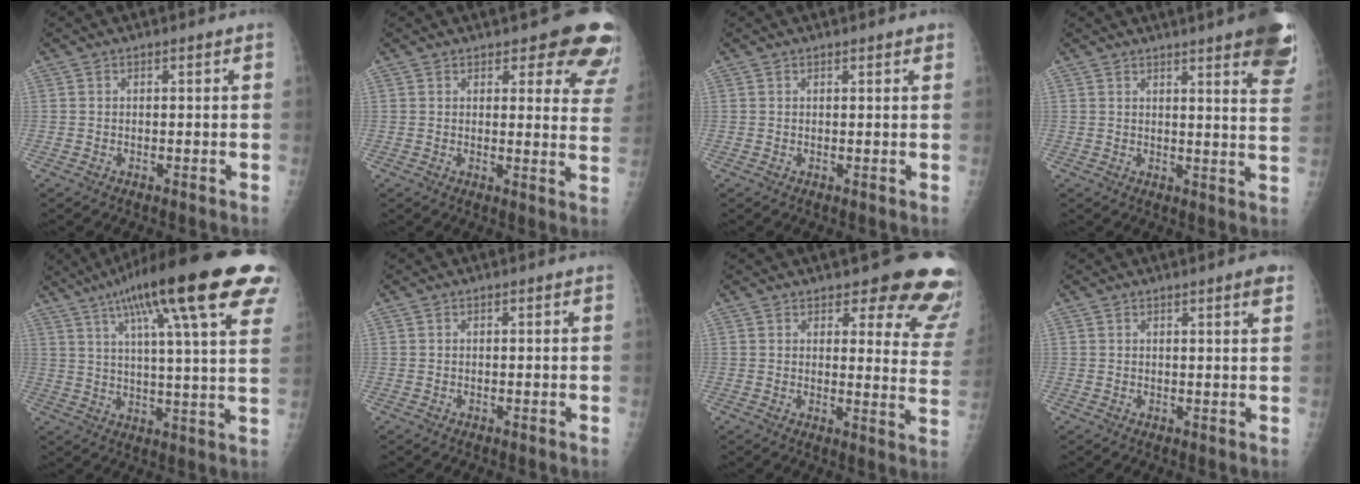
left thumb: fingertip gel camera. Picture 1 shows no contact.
{"total": 11.7, "force": [9.1, 4.1, 6.1], "torque": [-0.015, -0.046, 0.081]}
{"total": 1.4, "force": [1.1, 0.3, 0.8], "torque": [-0.008, -0.002, 0.013]}
{"total": 15.1, "force": [9.7, 2.2, 11.3], "torque": [-0.118, -0.039, 0.100]}
{"total": 26.0, "force": [14.1, 4.5, 21.4], "torque": [-0.320, -0.003, 0.193]}
{"total": 0.0}
{"total": 15.9, "force": [13.0, 5.1, 7.6], "torque": [-0.034, -0.085, 0.128]}
{"total": 2.6, "force": [1.7, 0.2, 2.0], "torque": [-0.027, -0.009, 0.021]}